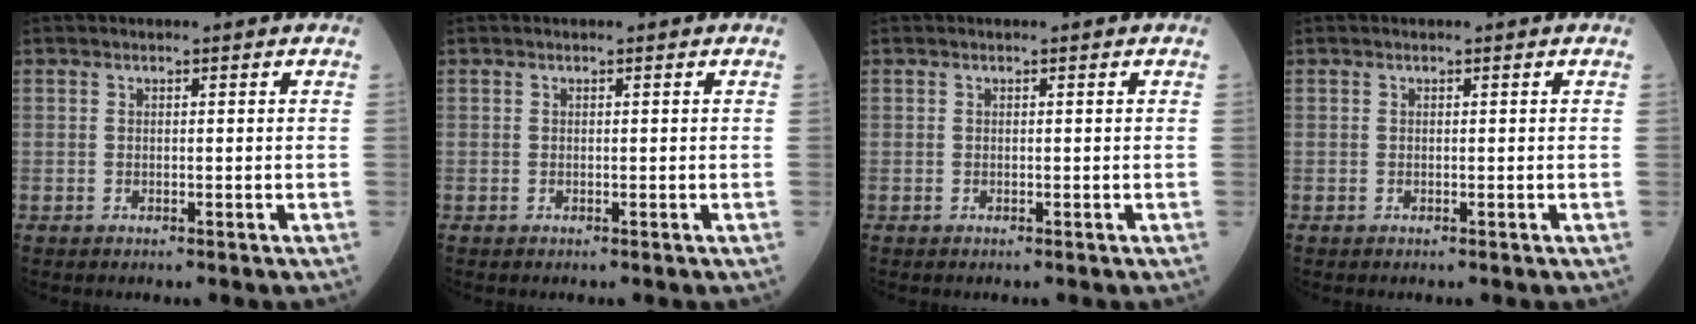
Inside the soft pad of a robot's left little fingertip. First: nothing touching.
{"total": 0.0}
{"total": 0.0}
{"total": 0.0}